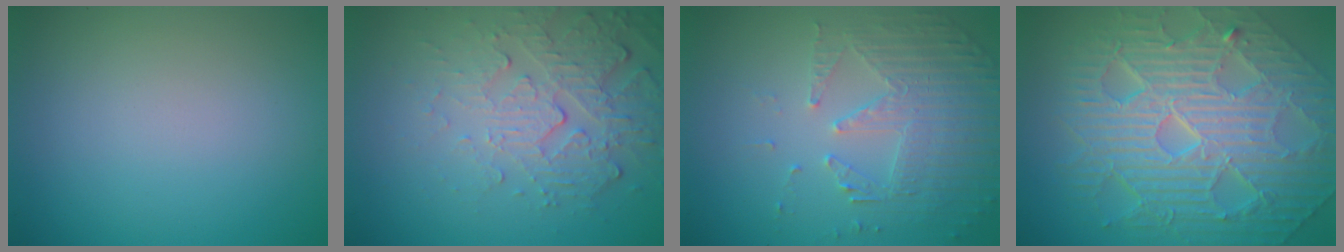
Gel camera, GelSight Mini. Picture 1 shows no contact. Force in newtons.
{"total": 5.4, "press": 3.7, "slide": 4.0}
{"total": 5.3, "press": 3.7, "slide": 3.8}
{"total": 11.5, "press": 7.6, "slide": 8.7}